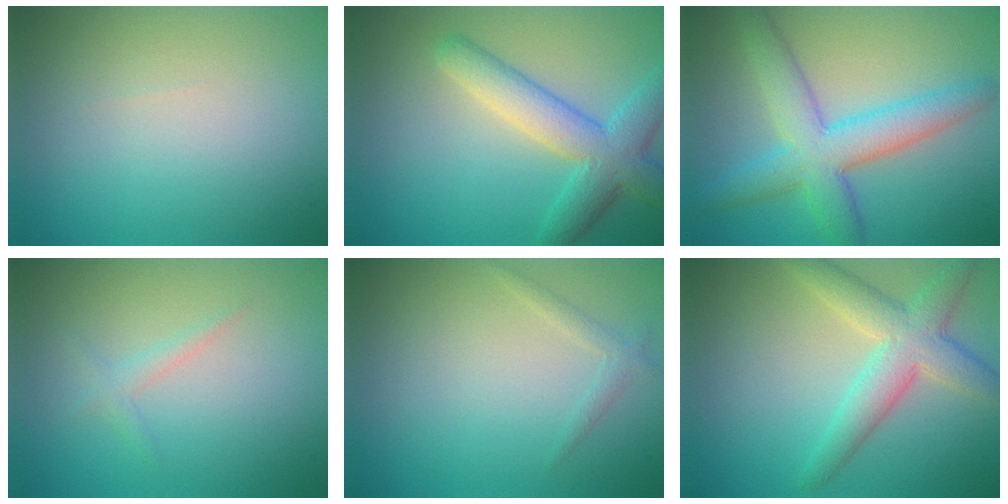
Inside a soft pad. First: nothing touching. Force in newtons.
{"total": 5.9, "press": 5.9, "slide": 0.3}
{"total": 6.6, "press": 6.6, "slide": 0.1}
{"total": 1.1, "press": 1.1, "slide": 0.0}
{"total": 1.1, "press": 1.1, "slide": 0.1}
{"total": 5.1, "press": 5.1, "slide": 0.3}